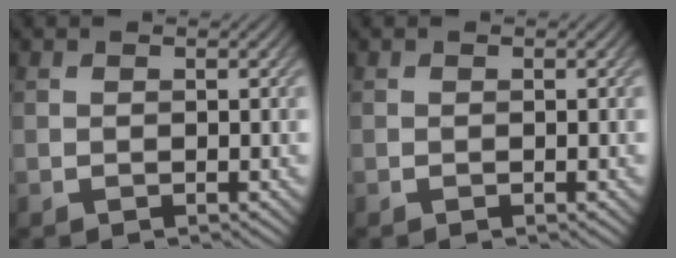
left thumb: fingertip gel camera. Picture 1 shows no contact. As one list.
[{"total": 0.0}]